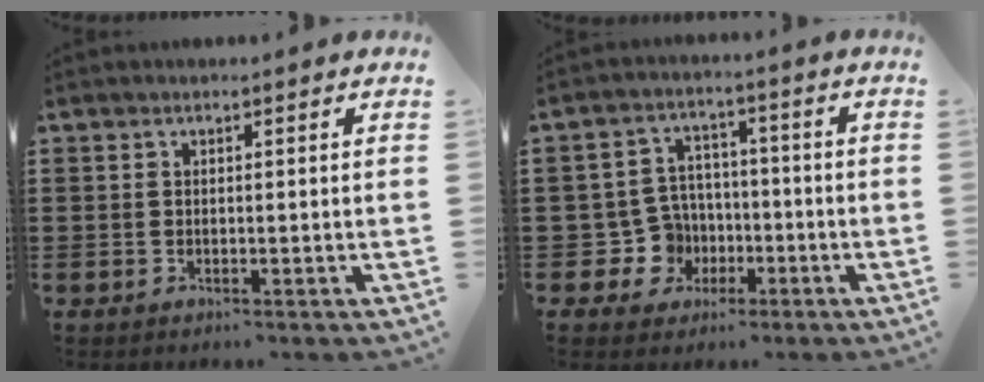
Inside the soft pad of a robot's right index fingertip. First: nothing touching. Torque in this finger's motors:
{"motor_torque": [1.32, 0.82, 0.07, -0.01]}